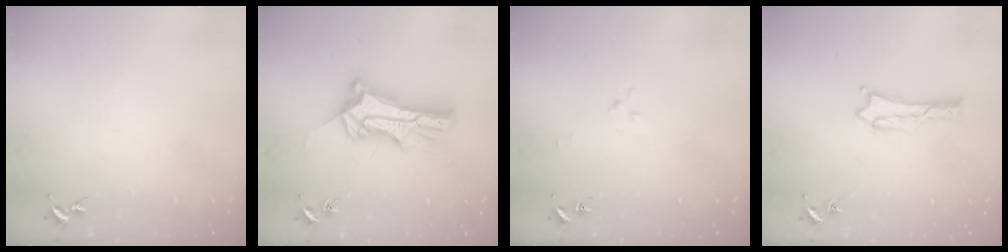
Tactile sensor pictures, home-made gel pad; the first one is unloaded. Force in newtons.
{"total": 10.9, "press": 10.9, "slide": 0.8}
{"total": 1.6, "press": 1.6, "slide": 0.2}
{"total": 1.7, "press": 1.7, "slide": 0.1}